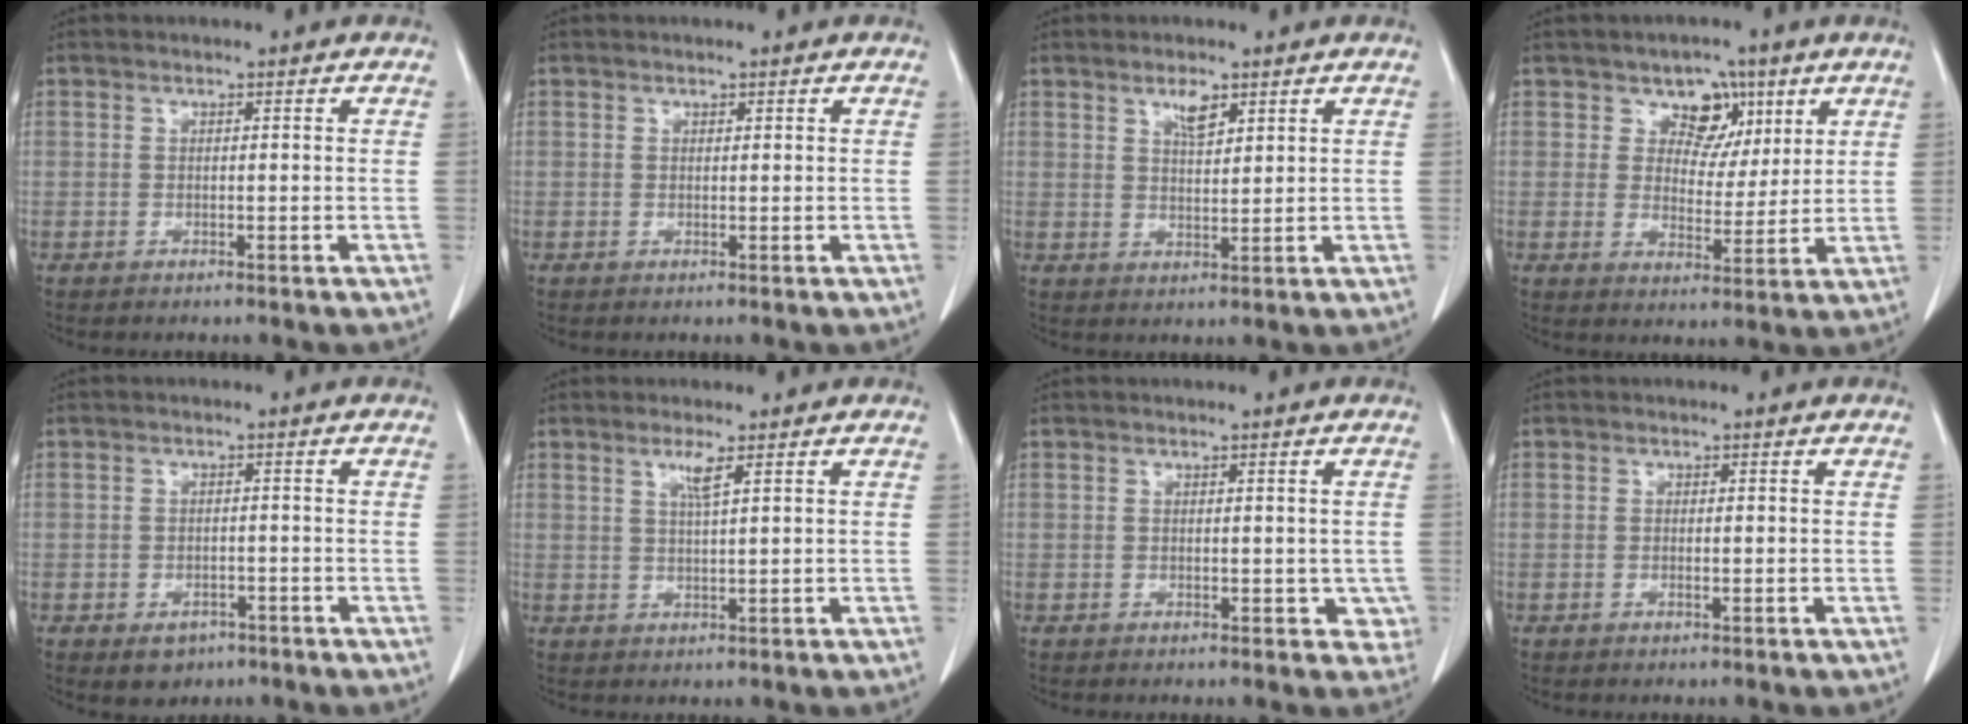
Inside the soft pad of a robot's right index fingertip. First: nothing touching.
{"total": 0.0}
{"total": 3.3, "force": [2.1, 1.1, 2.3], "torque": [-0.043, -0.001, 0.039]}
{"total": 6.3, "force": [3.4, 4.6, 2.5], "torque": [-0.026, 0.007, 0.053]}
{"total": 3.3, "force": [-2.0, 2.3, 1.3], "torque": [-0.016, 0.003, -0.018]}
{"total": 2.4, "force": [1.3, -0.3, 2.0], "torque": [-0.045, -0.002, 0.027]}
{"total": 3.0, "force": [-0.2, 1.9, 2.3], "torque": [-0.006, 0.000, 0.001]}
{"total": 0.6, "force": [-0.1, 0.1, 0.6], "torque": [-0.013, -0.003, 0.000]}